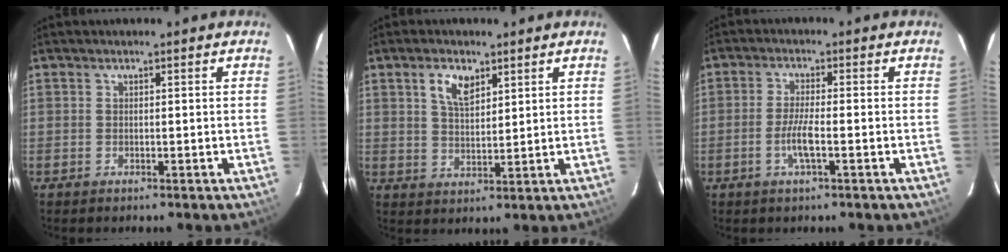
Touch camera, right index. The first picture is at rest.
{"total": 5.4, "force": [2.9, 2.7, 3.7], "torque": [-0.069, 0.006, 0.057]}
{"total": 4.2, "force": [-1.6, 0.2, 3.9], "torque": [-0.076, -0.002, -0.031]}